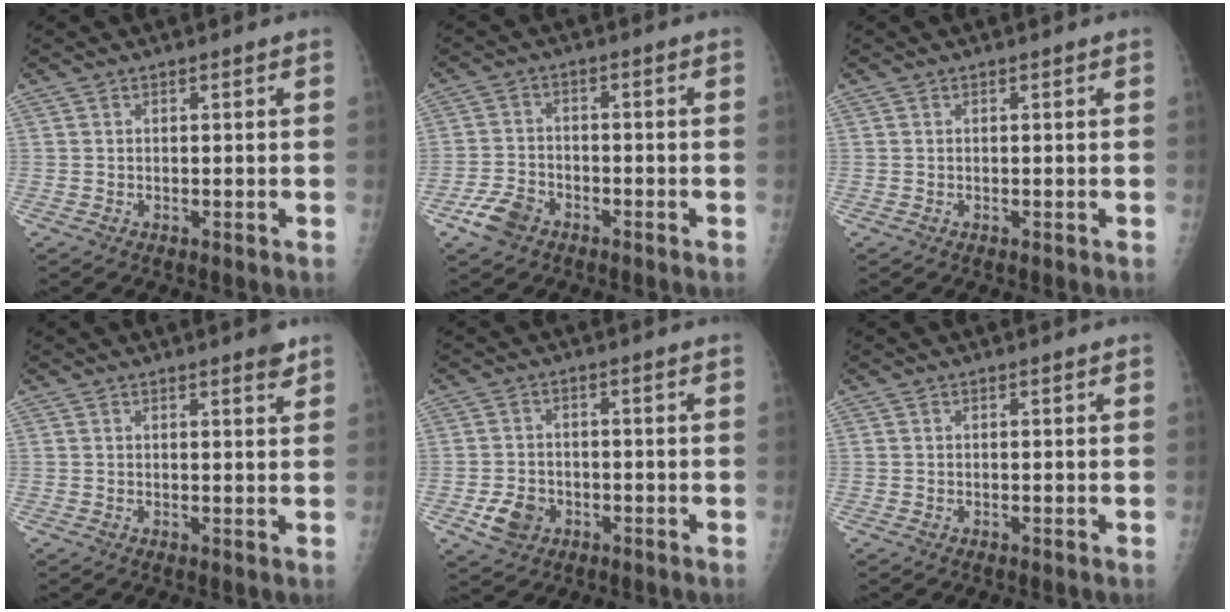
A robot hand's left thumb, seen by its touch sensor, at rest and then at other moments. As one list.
[{"total": 6.0, "force": [-3.7, 3.8, 2.8], "torque": [-0.054, 0.017, -0.068]}, {"total": 0.0}, {"total": 2.1, "force": [1.5, 0.4, 1.4], "torque": [-0.015, -0.008, 0.018]}, {"total": 5.7, "force": [-2.3, 4.5, 2.6], "torque": [-0.037, 0.011, -0.036]}, {"total": 0.0}]